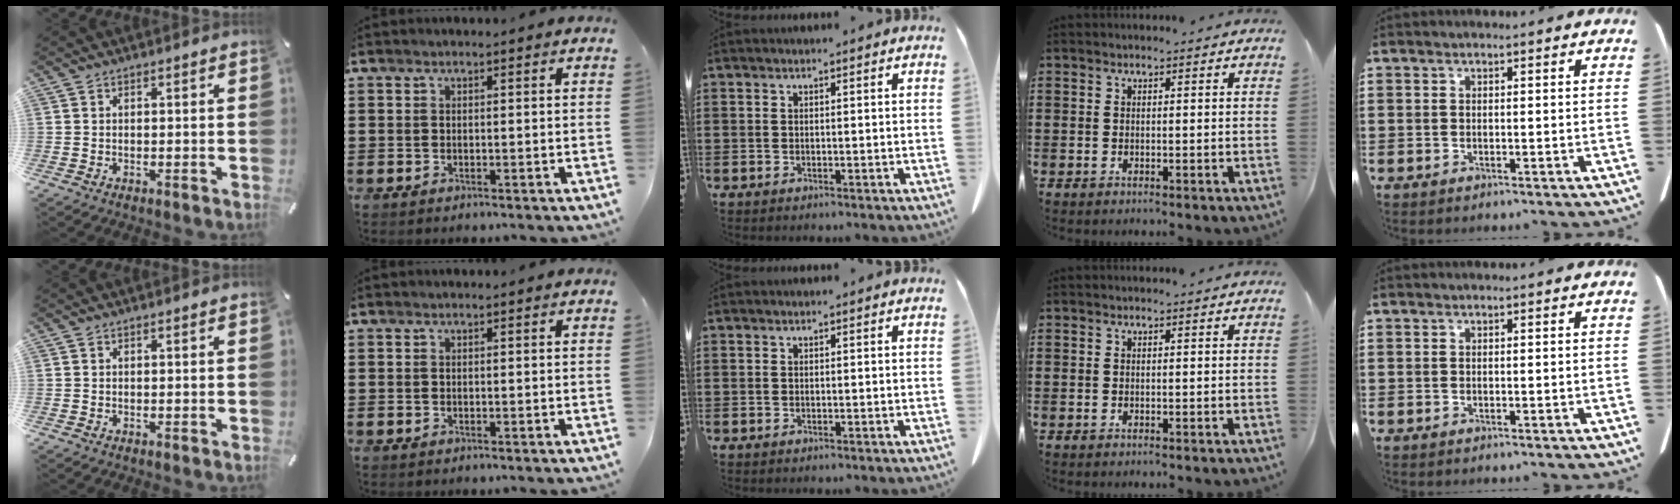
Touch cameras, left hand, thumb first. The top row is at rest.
{}